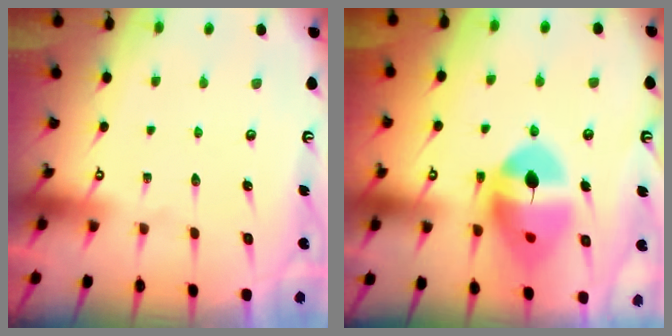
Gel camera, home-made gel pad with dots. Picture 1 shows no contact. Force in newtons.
{"total": 13.6, "press": 13.5, "slide": 1.7}